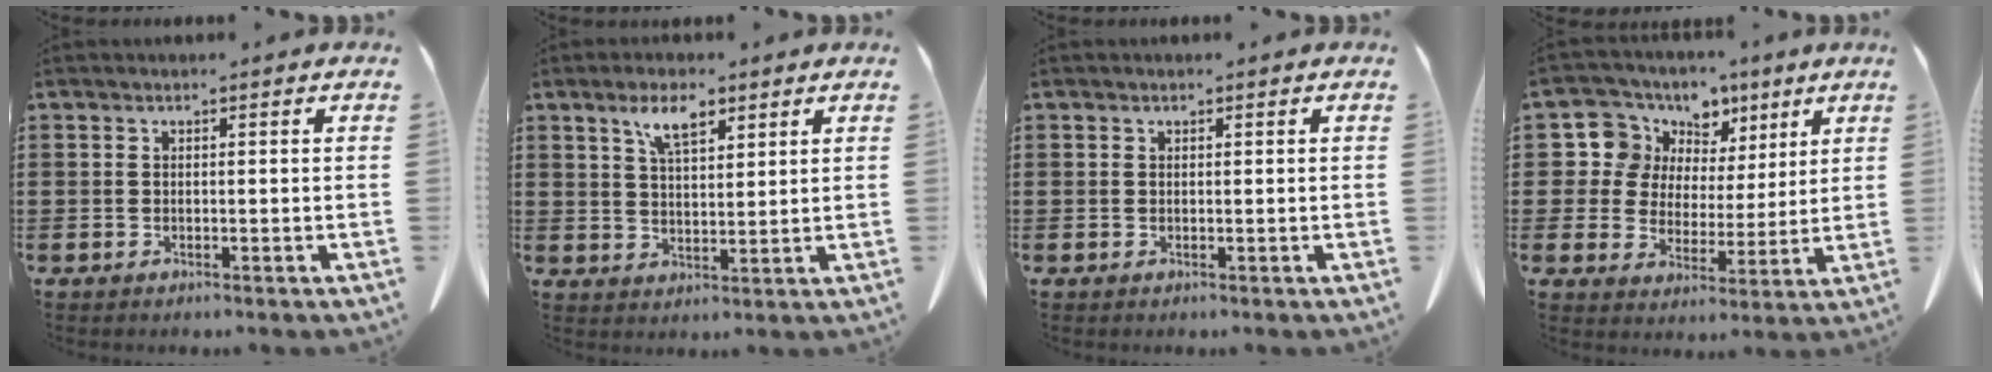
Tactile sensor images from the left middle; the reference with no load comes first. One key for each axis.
{"total": 5.9, "fx": 3.7, "fy": 2.2, "fz": 4.0, "tx": -0.080, "ty": 0.003, "tz": 0.065}
{"total": 0.0}
{"total": 8.3, "fx": 4.0, "fy": 7.2, "fz": 1.0, "tx": -0.074, "ty": -0.018, "tz": 0.076}